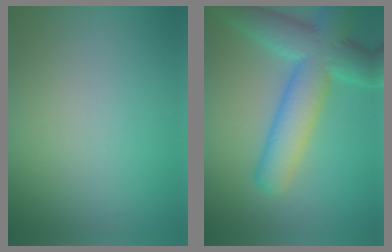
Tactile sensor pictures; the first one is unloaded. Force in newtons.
{"total": 7.0, "press": 7.0, "slide": 0.6}